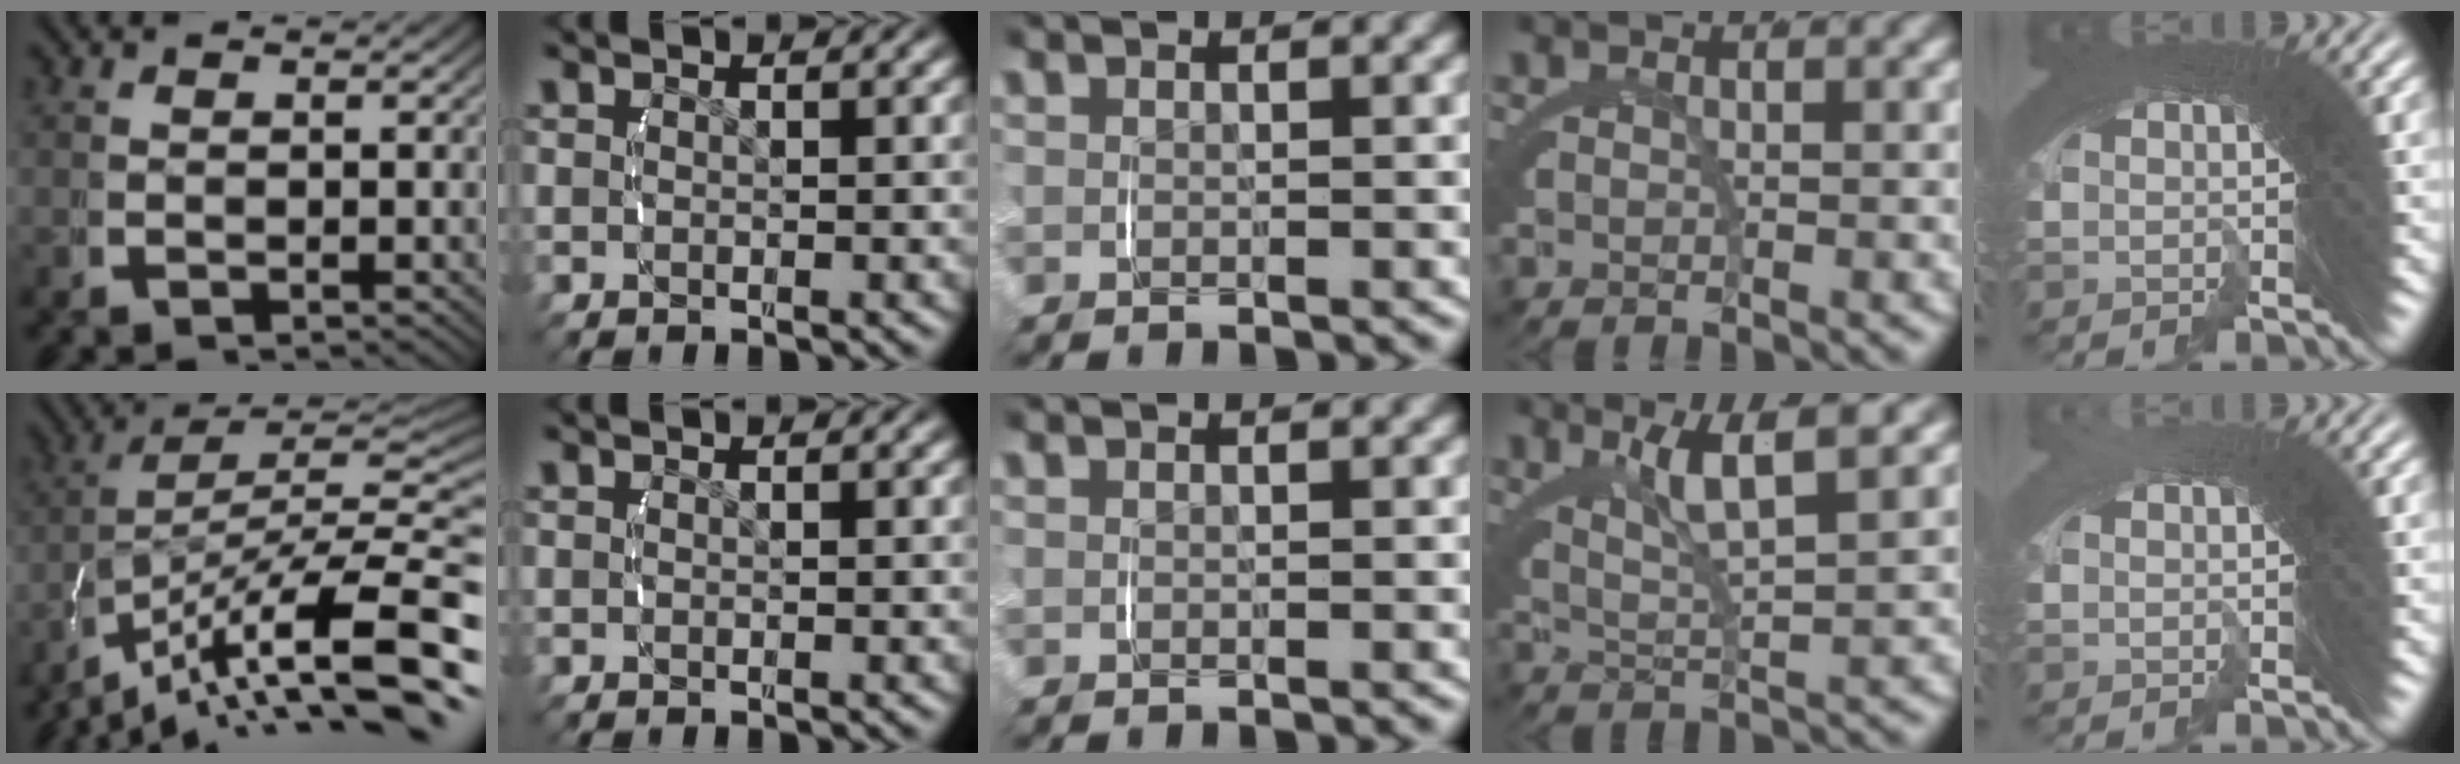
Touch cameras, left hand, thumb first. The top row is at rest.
{"thumb": {"total": 13.7, "force": [-5.8, 7.4, 9.9], "torque": [-0.163, -0.042, -0.071]}, "ring": {"total": 4.2, "force": [2.2, 0.2, 3.5], "torque": [-0.056, 0.004, 0.041]}, "little": {"total": 0.9, "force": [-0.4, -0.5, -0.7], "torque": [0.010, 0.004, -0.006]}}